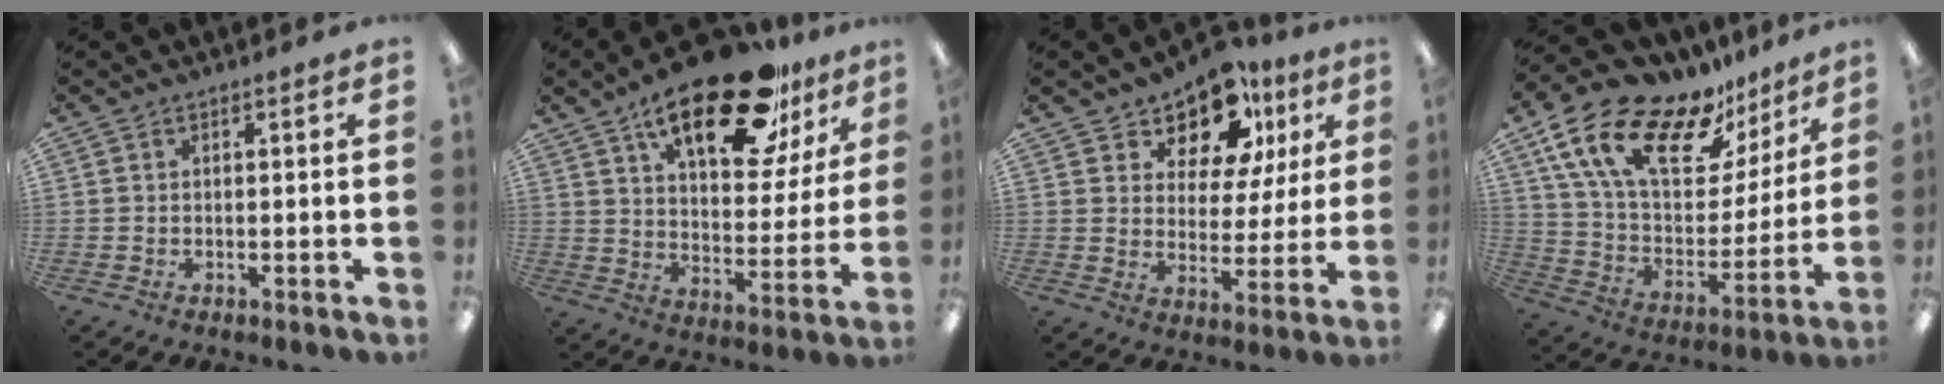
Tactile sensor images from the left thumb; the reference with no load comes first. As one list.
[{"total": 24.2, "force": [15.6, 9.7, 15.8], "torque": [-0.231, -0.083, 0.255]}, {"total": 12.1, "force": [9.0, 6.2, 5.0], "torque": [-0.094, -0.055, 0.167]}, {"total": 21.8, "force": [14.9, 9.5, 12.7], "torque": [-0.234, -0.096, 0.262]}]